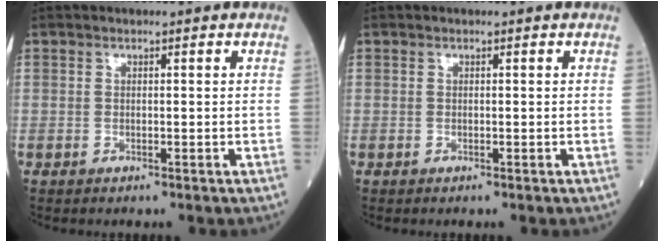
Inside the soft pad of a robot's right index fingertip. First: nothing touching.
{"total": 0.0}